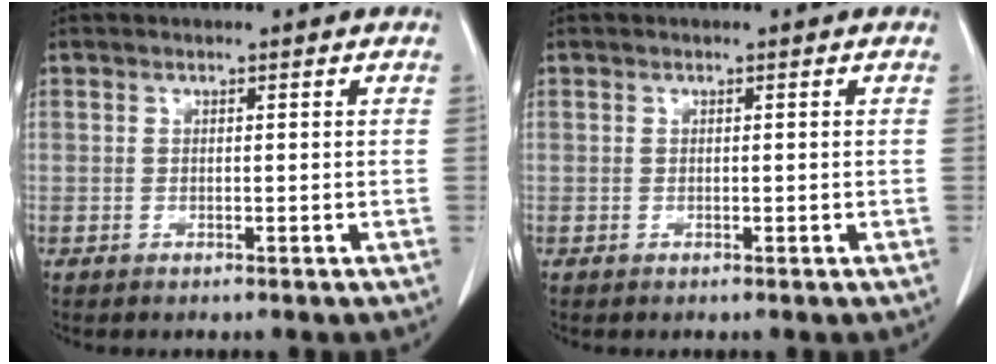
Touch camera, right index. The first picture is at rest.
{"total": 0.0}